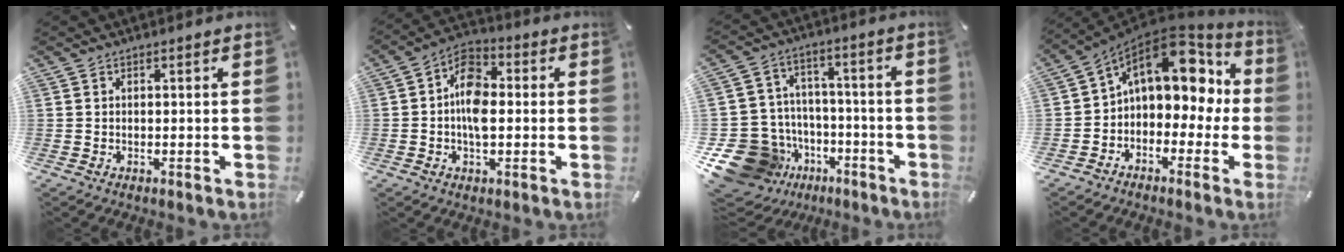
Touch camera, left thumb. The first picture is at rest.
{"total": 9.0, "force": [-0.9, 5.7, 6.9], "torque": [-0.125, 0.009, -0.018]}
{"total": 16.9, "force": [-7.9, 13.7, 6.0], "torque": [-0.108, 0.048, -0.107]}
{"total": 15.1, "force": [4.9, 10.2, 10.0], "torque": [-0.158, -0.021, 0.082]}